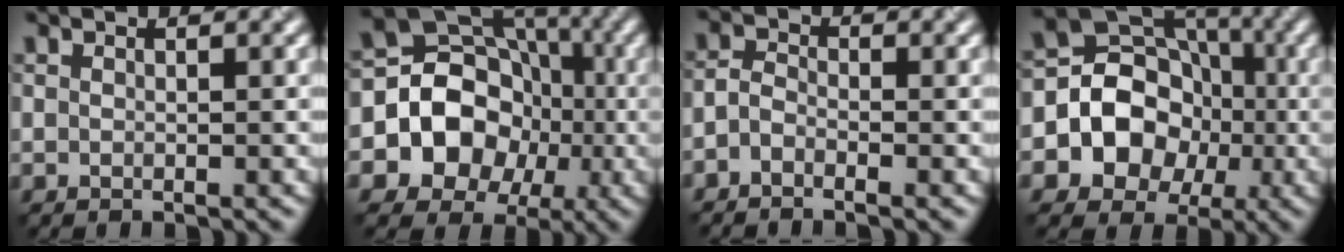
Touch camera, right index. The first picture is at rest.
{"total": 13.5, "force": [-2.4, 12.1, 5.6], "torque": [-0.103, 0.017, -0.057]}
{"total": 1.6, "force": [-1.2, 0.6, 0.9], "torque": [-0.019, 0.000, -0.032]}
{"total": 10.6, "force": [-1.9, 9.4, 4.6], "torque": [-0.070, 0.014, -0.057]}